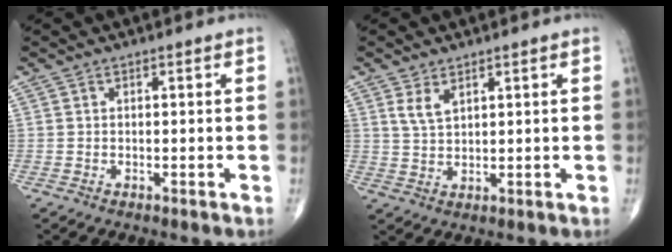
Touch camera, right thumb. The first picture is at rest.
{"total": 3.5, "force": [2.0, 1.8, 2.3], "torque": [-0.041, -0.011, 0.045]}